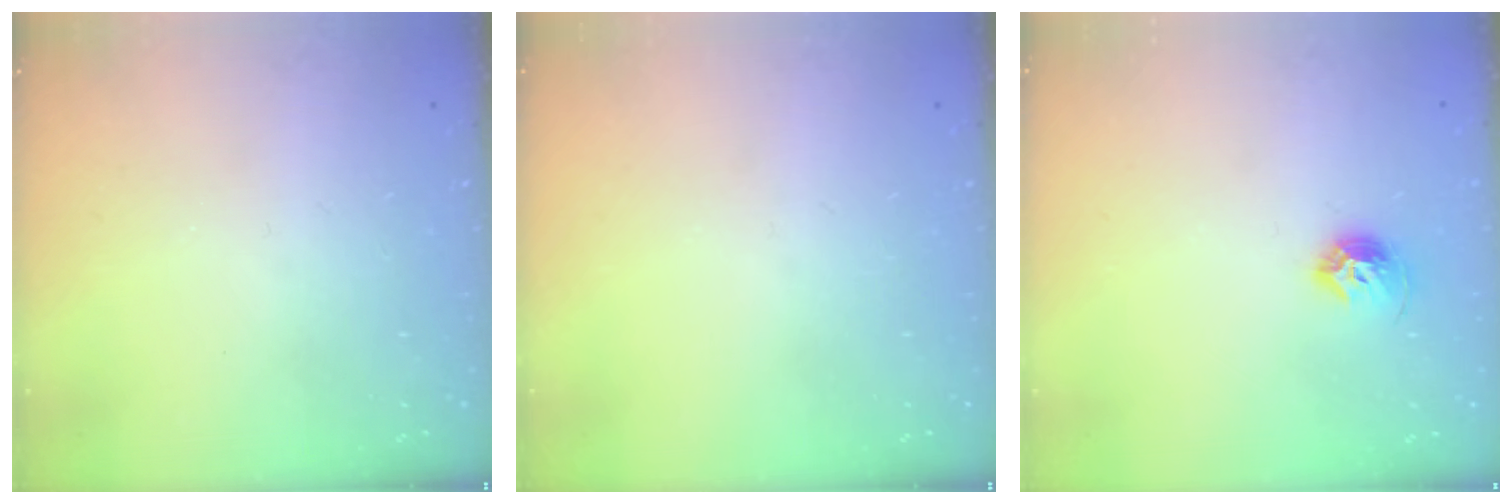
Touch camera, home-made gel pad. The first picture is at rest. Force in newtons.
{"total": 0.0}
{"total": 8.4, "press": 8.3, "slide": 0.9}